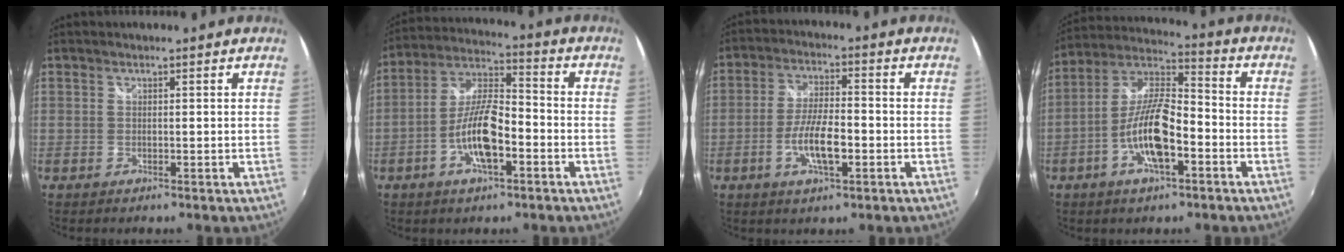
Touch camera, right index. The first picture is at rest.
{"total": 11.5, "force": [-4.4, 3.6, 10.0], "torque": [-0.207, 0.005, -0.082]}
{"total": 8.3, "force": [-2.9, 2.3, 7.4], "torque": [-0.146, -0.002, -0.052]}
{"total": 13.0, "force": [-4.9, 4.2, 11.3], "torque": [-0.230, 0.002, -0.094]}